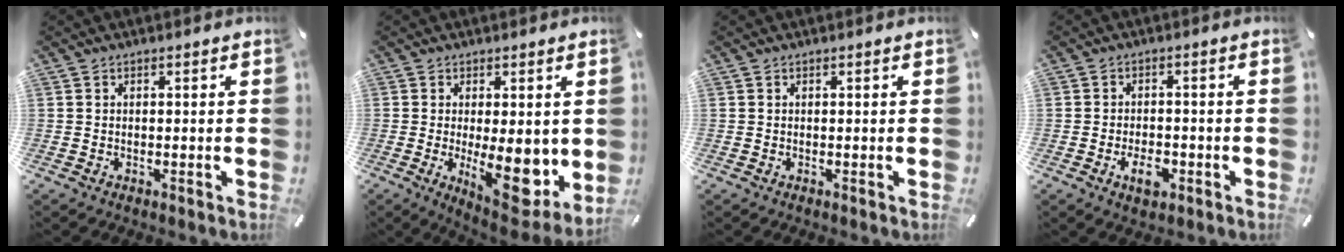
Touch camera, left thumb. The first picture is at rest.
{"total": 12.4, "force": [-1.5, 4.5, 11.5], "torque": [-0.147, -0.021, -0.017]}
{"total": 0.0}
{"total": 5.1, "force": [-2.3, 3.0, 3.5], "torque": [-0.066, 0.007, -0.041]}